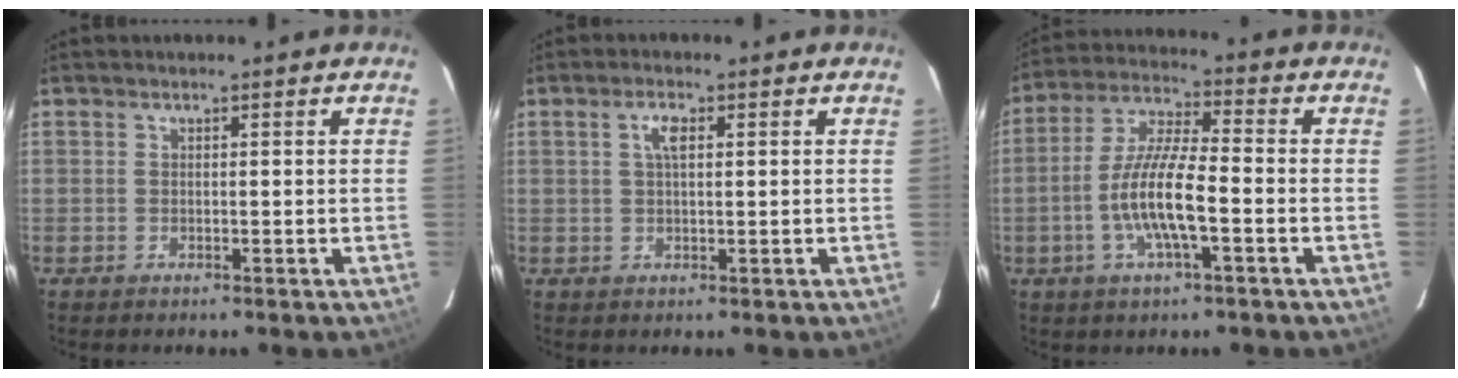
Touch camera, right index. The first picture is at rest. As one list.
[{"total": 2.7, "force": [0.8, 1.0, 2.4], "torque": [-0.048, 0.007, 0.016]}, {"total": 11.3, "force": [-3.3, 2.2, 10.5], "torque": [-0.218, -0.002, -0.065]}]